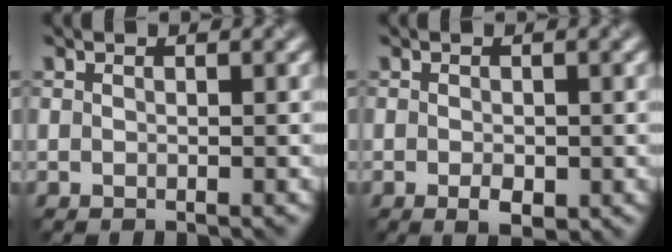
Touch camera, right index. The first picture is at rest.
{"total": 1.7, "force": [-0.5, 1.0, 1.3], "torque": [-0.022, -0.004, -0.005]}